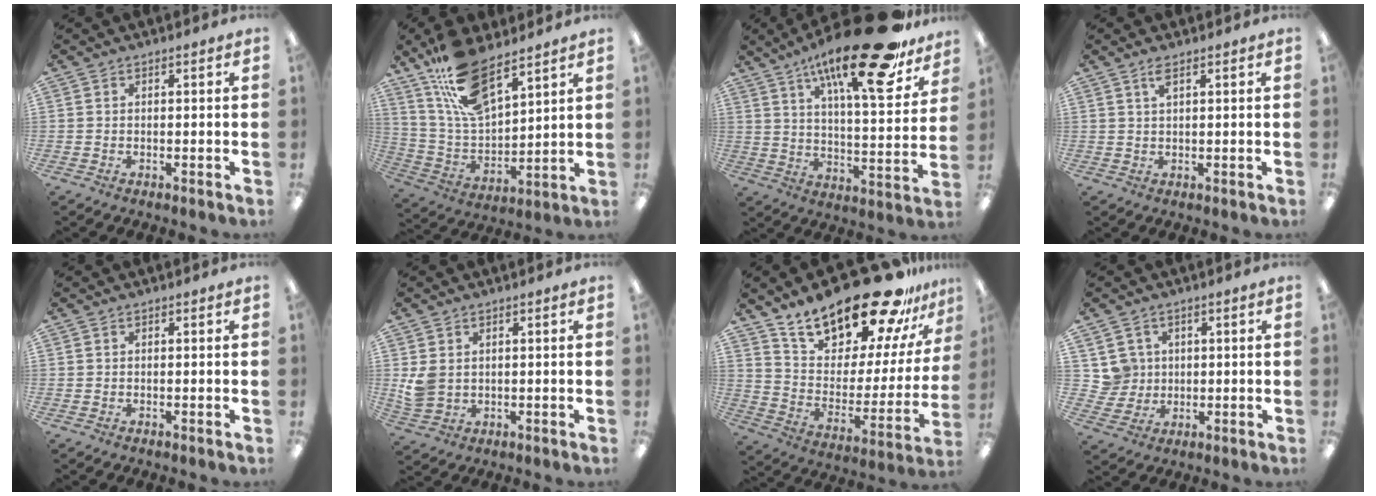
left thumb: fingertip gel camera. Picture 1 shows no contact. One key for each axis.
{"total": 16.7, "fx": 11.7, "fy": 6.8, "fz": 9.9, "tx": -0.199, "ty": -0.053, "tz": 0.212}
{"total": 24.3, "fx": 16.9, "fy": 5.8, "fz": 16.4, "tx": -0.257, "ty": -0.103, "tz": 0.268}
{"total": 2.4, "fx": 1.3, "fy": 0.5, "fz": 1.9, "tx": -0.042, "ty": 0.002, "tz": 0.022}
{"total": 0.0}
{"total": 4.6, "fx": 1.3, "fy": 3.5, "fz": 2.8, "tx": -0.053, "ty": -0.002, "tz": 0.027}
{"total": 24.8, "fx": 20.5, "fy": 8.4, "fz": 11.2, "tx": -0.172, "ty": -0.148, "tz": 0.352}
{"total": 5.5, "fx": 2.0, "fy": 5.1, "fz": -0.1, "tx": -0.007, "ty": -0.002, "tz": 0.041}